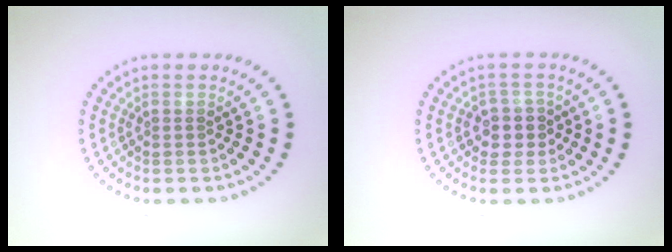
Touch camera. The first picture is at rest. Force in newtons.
{"total": 2.4, "press": 2.2, "slide": 1.0}